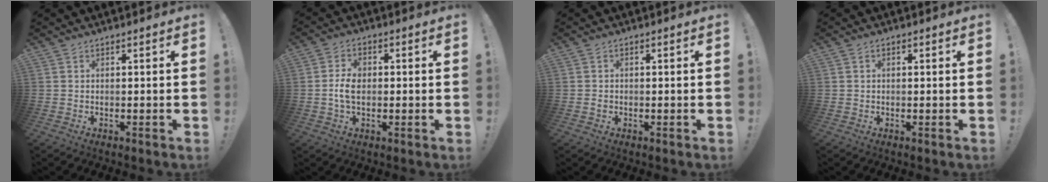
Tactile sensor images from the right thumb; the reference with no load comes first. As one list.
[{"total": 6.1, "force": [-0.6, 4.0, 4.6], "torque": [-0.080, 0.008, -0.011]}, {"total": 1.0, "force": [-0.4, 0.8, 0.5], "torque": [-0.008, 0.003, -0.007]}, {"total": 0.7, "force": [-0.1, 0.5, 0.5], "torque": [-0.013, 0.005, -0.002]}]